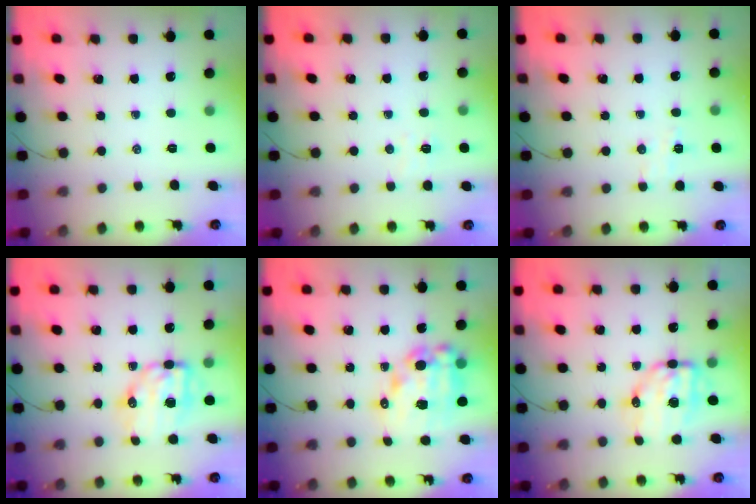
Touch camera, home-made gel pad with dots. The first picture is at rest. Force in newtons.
{"total": 3.3, "press": 3.1, "slide": 0.9}
{"total": 4.7, "press": 4.5, "slide": 1.3}
{"total": 8.7, "press": 8.5, "slide": 1.8}
{"total": 14.3, "press": 14.0, "slide": 3.1}
{"total": 7.9, "press": 7.7, "slide": 1.7}